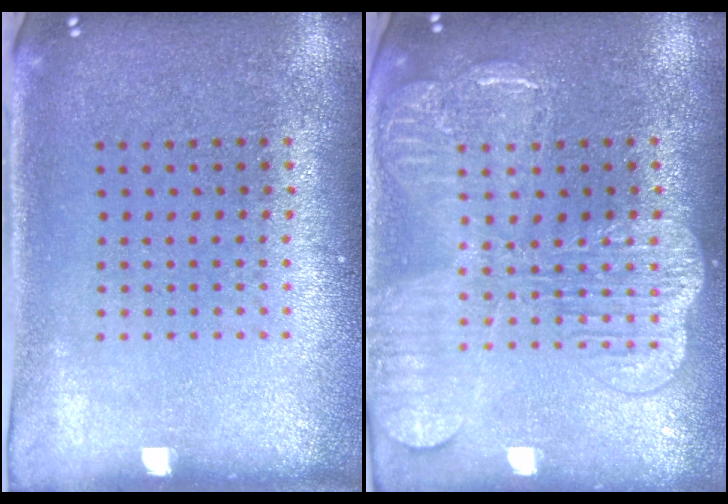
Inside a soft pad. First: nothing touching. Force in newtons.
{"total": 3.3, "press": 3.3, "slide": 0.5}